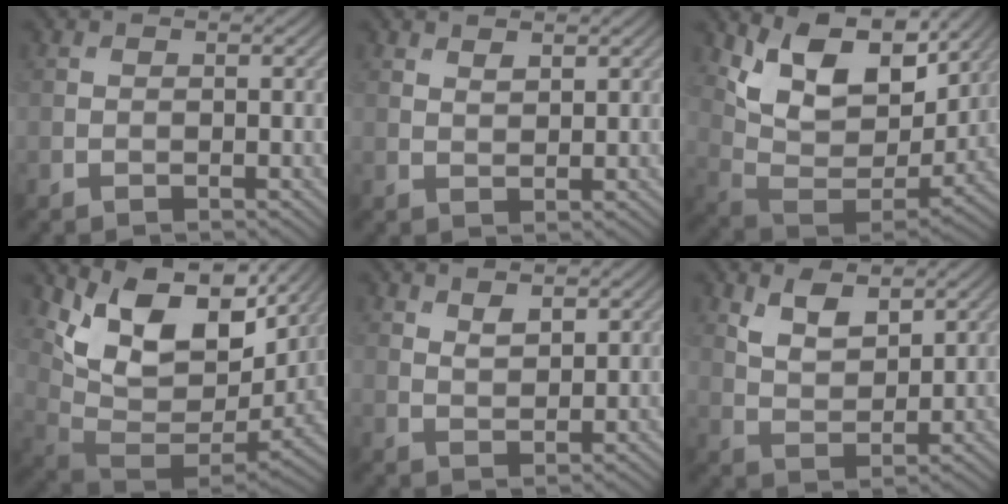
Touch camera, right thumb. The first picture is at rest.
{"total": 1.5, "force": [1.3, 0.5, 0.8], "torque": [-0.019, -0.004, 0.027]}
{"total": 12.9, "force": [7.3, 6.9, 8.2], "torque": [-0.175, -0.001, 0.136]}
{"total": 15.4, "force": [7.6, 8.4, 10.4], "torque": [-0.217, 0.005, 0.147]}
{"total": 2.5, "force": [1.8, 0.9, 1.4], "torque": [-0.027, -0.006, 0.039]}
{"total": 5.0, "force": [3.1, 2.3, 3.1], "torque": [-0.068, -0.008, 0.065]}